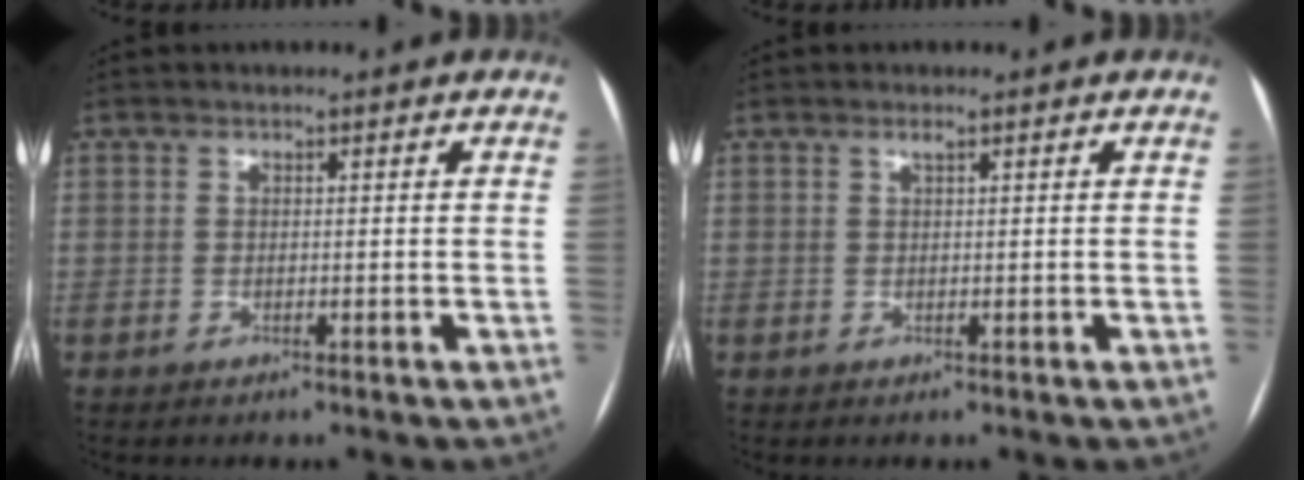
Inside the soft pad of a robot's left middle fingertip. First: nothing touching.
{"total": 0.7, "force": [0.4, 0.0, 0.6], "torque": [-0.014, 0.005, 0.010]}